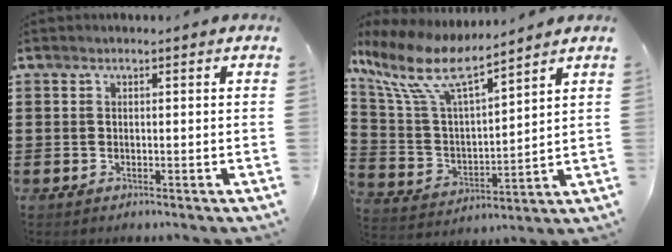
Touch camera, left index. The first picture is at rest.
{"total": 10.2, "force": [7.6, 2.6, 6.3], "torque": [-0.158, -0.039, 0.129]}